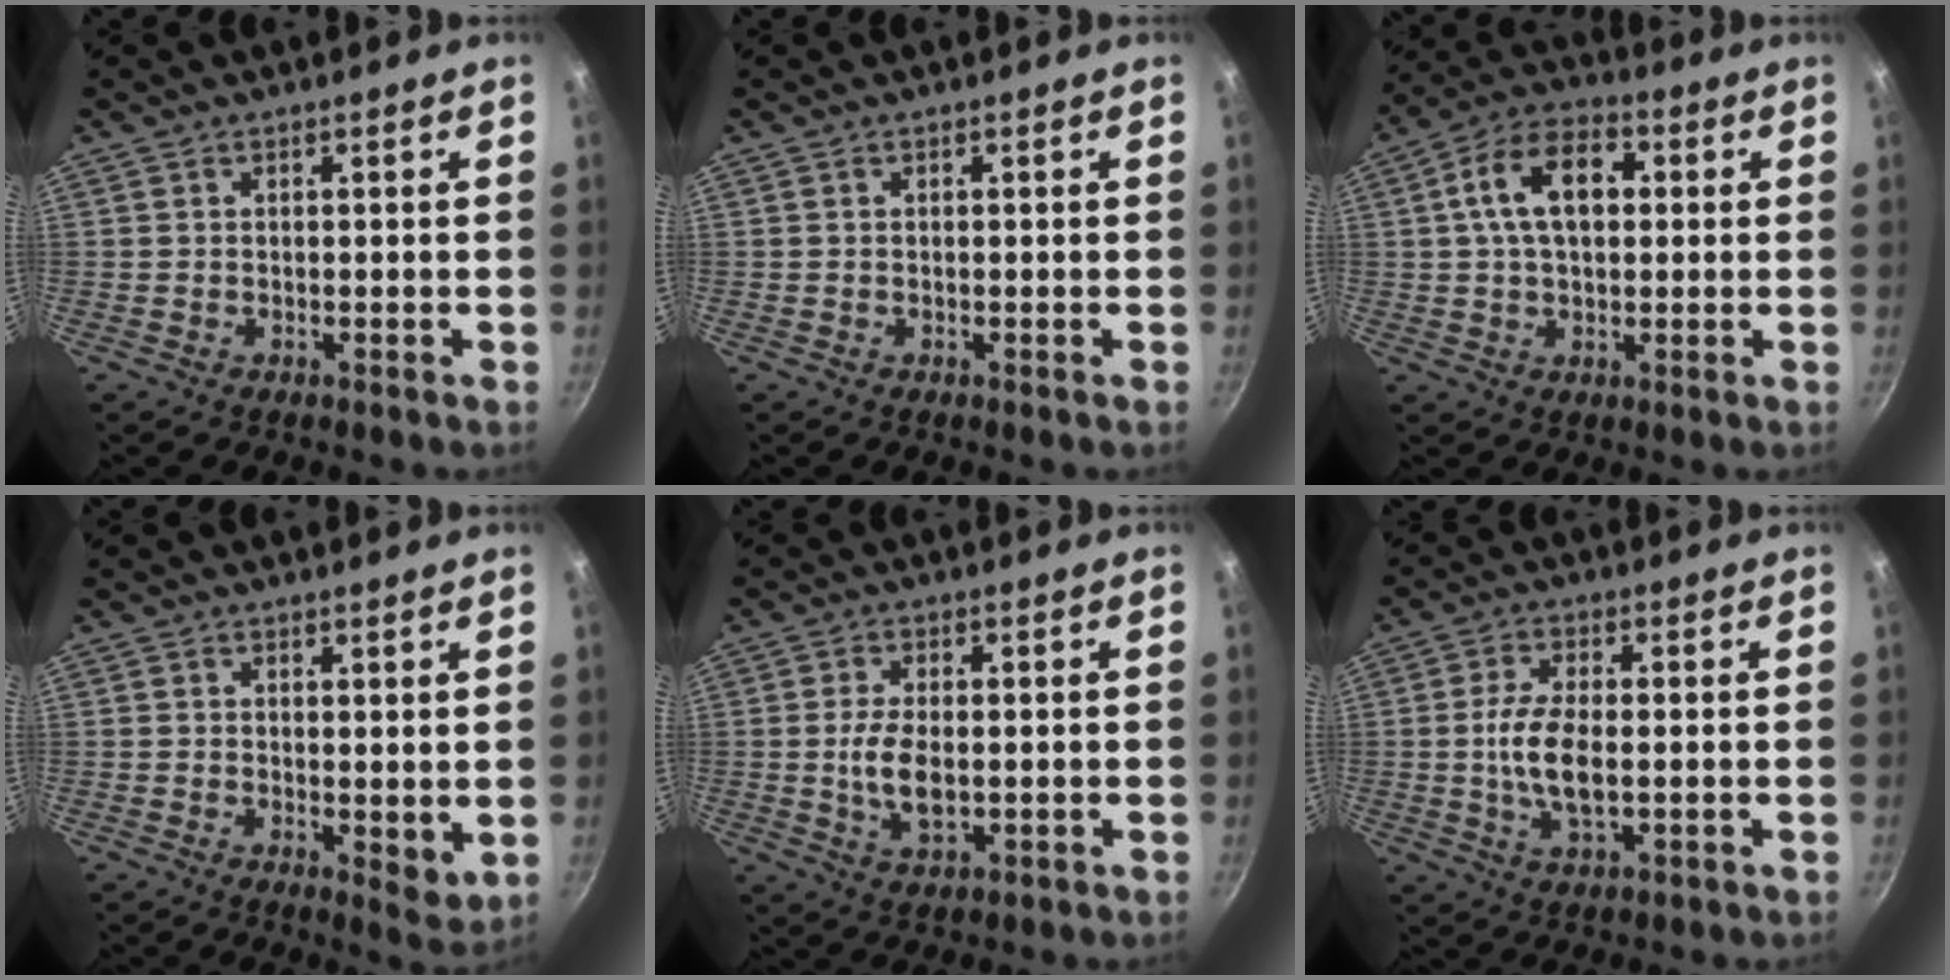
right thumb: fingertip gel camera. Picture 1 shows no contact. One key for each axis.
{"total": 0.0}
{"total": 12.7, "fx": 2.3, "fy": 7.9, "fz": 9.7, "tx": -0.143, "ty": 0.023, "tz": 0.026}
{"total": 4.2, "fx": 0.5, "fy": 2.0, "fz": 3.6, "tx": -0.052, "ty": -0.016, "tz": 0.010}
{"total": 6.8, "fx": -0.4, "fy": 3.6, "fz": 5.8, "tx": -0.115, "ty": -0.002, "tz": -0.004}
{"total": 8.8, "fx": -0.6, "fy": 4.0, "fz": 7.8, "tx": -0.153, "ty": 0.003, "tz": -0.013}